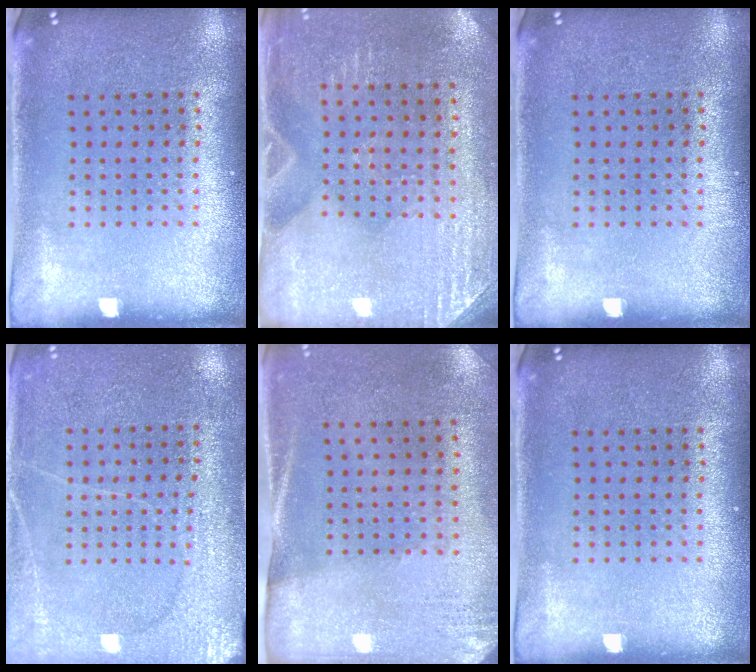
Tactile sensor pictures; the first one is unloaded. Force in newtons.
{"total": 2.8, "press": 2.6, "slide": 1.0}
{"total": 0.0}
{"total": 2.8, "press": 2.7, "slide": 0.7}
{"total": 2.6, "press": 2.3, "slide": 1.3}
{"total": 0.0}